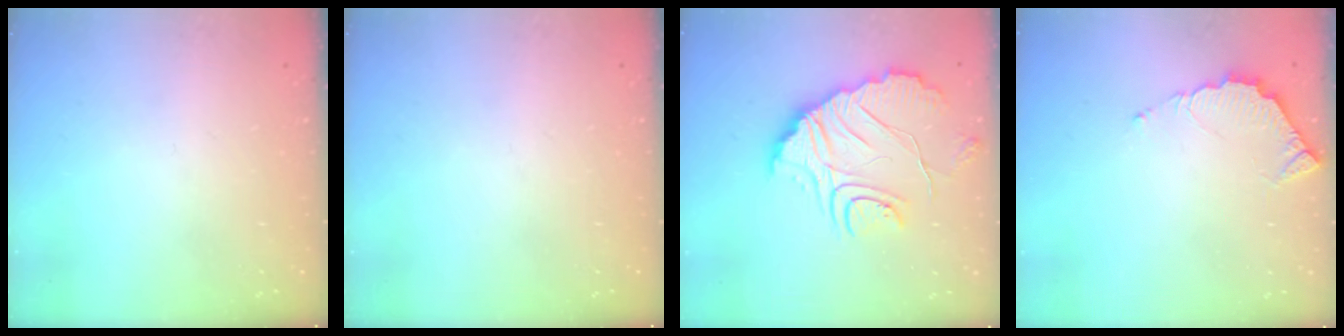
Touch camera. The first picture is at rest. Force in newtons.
{"total": 0.0}
{"total": 14.3, "press": 14.3, "slide": 1.1}
{"total": 4.6, "press": 4.5, "slide": 0.2}